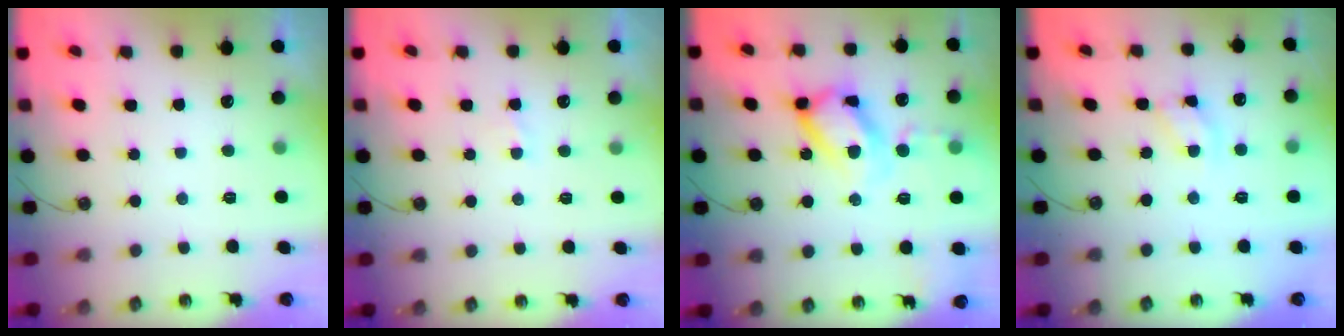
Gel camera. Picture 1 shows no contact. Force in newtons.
{"total": 1.6, "press": 1.6, "slide": 0.2}
{"total": 17.7, "press": 17.6, "slide": 1.5}
{"total": 7.1, "press": 7.1, "slide": 0.5}